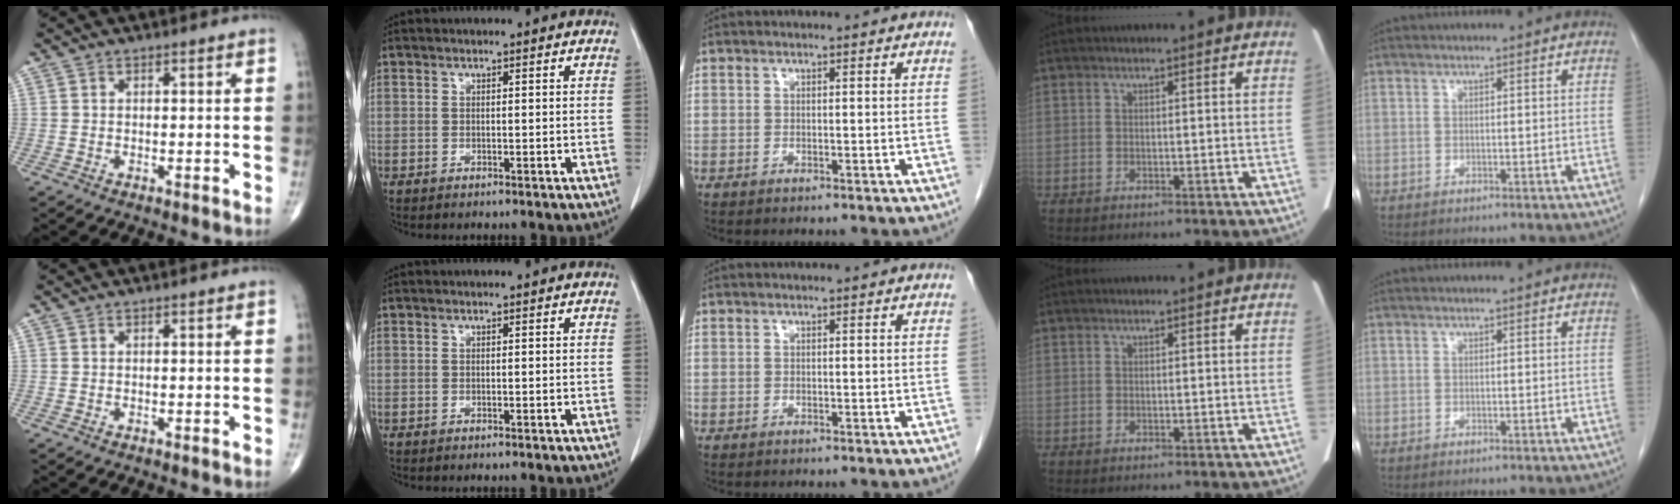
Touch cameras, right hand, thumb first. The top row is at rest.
{}